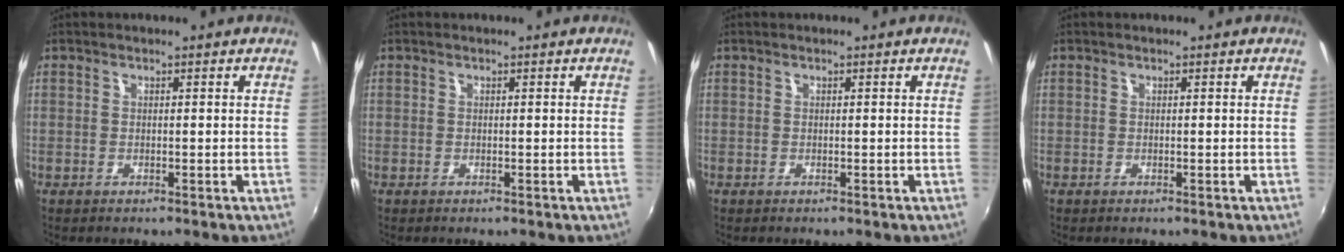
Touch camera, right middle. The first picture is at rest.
{"total": 0.0}
{"total": 0.0}
{"total": 0.0}